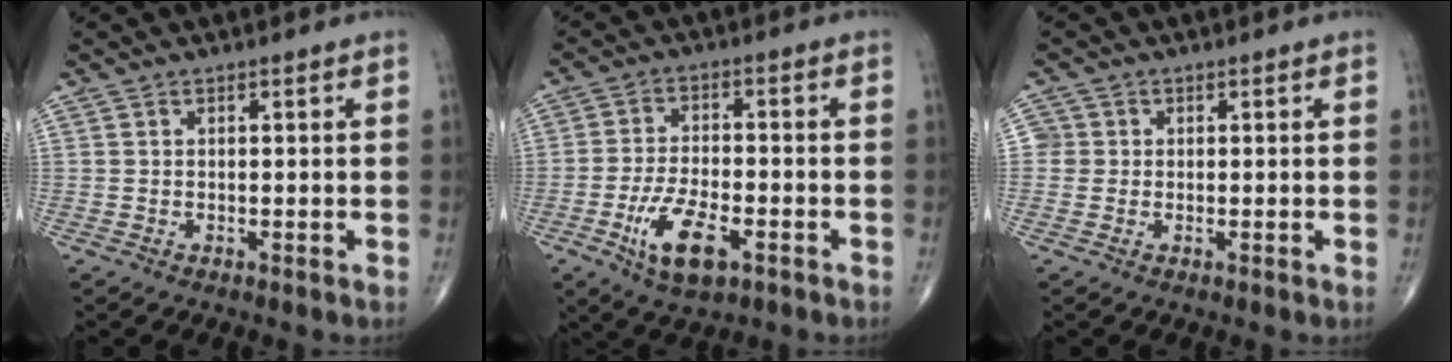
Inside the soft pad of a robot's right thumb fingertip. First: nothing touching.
{"total": 10.1, "force": [-4.3, 4.4, 8.0], "torque": [-0.151, 0.011, -0.072]}
{"total": 2.3, "force": [0.1, 2.3, 0.2], "torque": [0.016, 0.007, -0.003]}